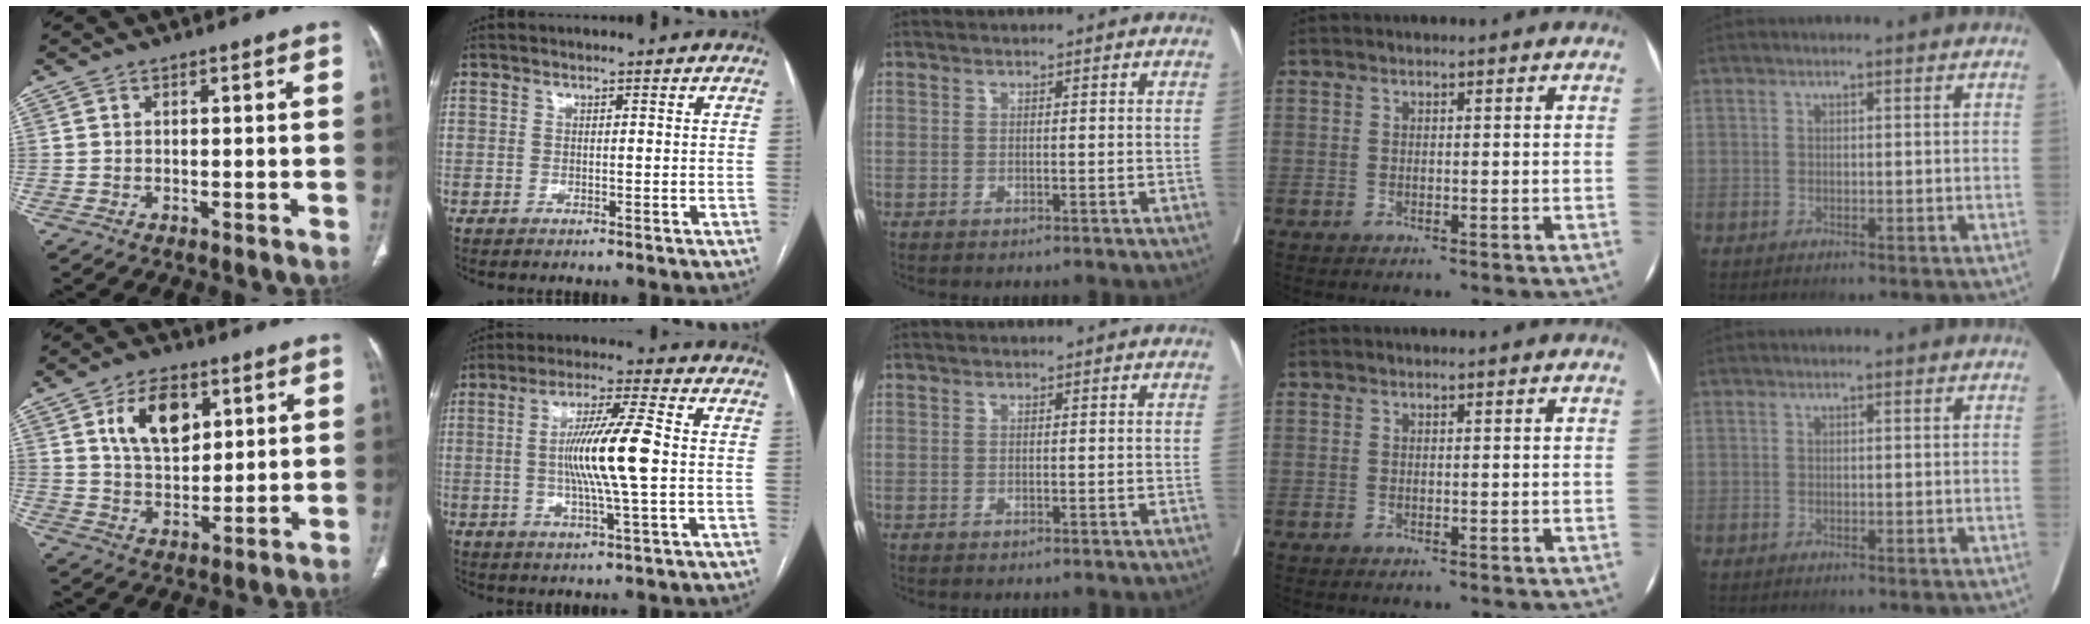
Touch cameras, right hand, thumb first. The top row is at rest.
{"thumb": {"total": 11.2, "force": [4.4, 6.8, 7.8], "torque": [-0.104, -0.016, 0.084]}, "index": {"total": 11.1, "force": [-0.1, 0.1, 11.1], "torque": [-0.210, 0.000, -0.005]}}